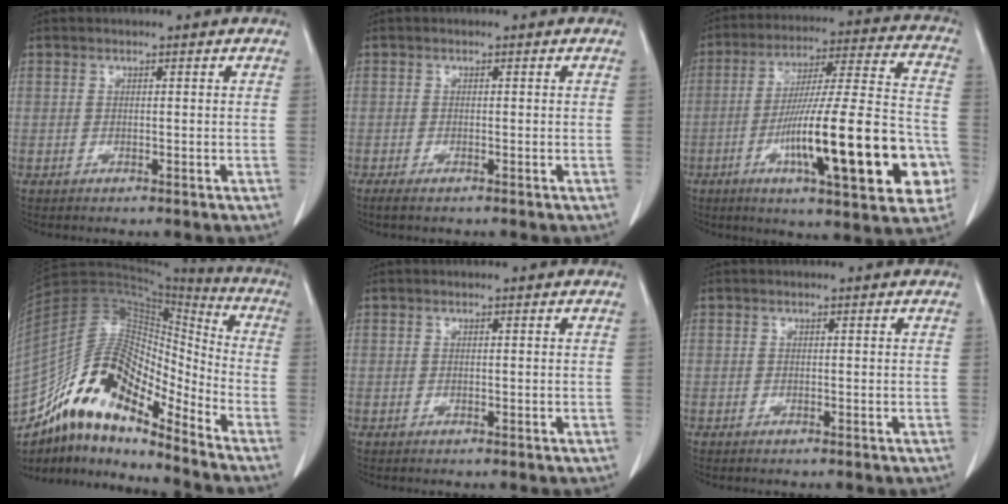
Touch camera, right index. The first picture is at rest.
{"total": 1.5, "force": [-1.1, 0.3, 0.9], "torque": [-0.020, -0.004, -0.018]}
{"total": 23.8, "force": [-7.4, 3.1, 22.4], "torque": [-0.316, 0.002, -0.109]}
{"total": 16.9, "force": [-12.6, 5.1, 10.1], "torque": [-0.173, 0.053, -0.221]}
{"total": 0.0}
{"total": 0.0}